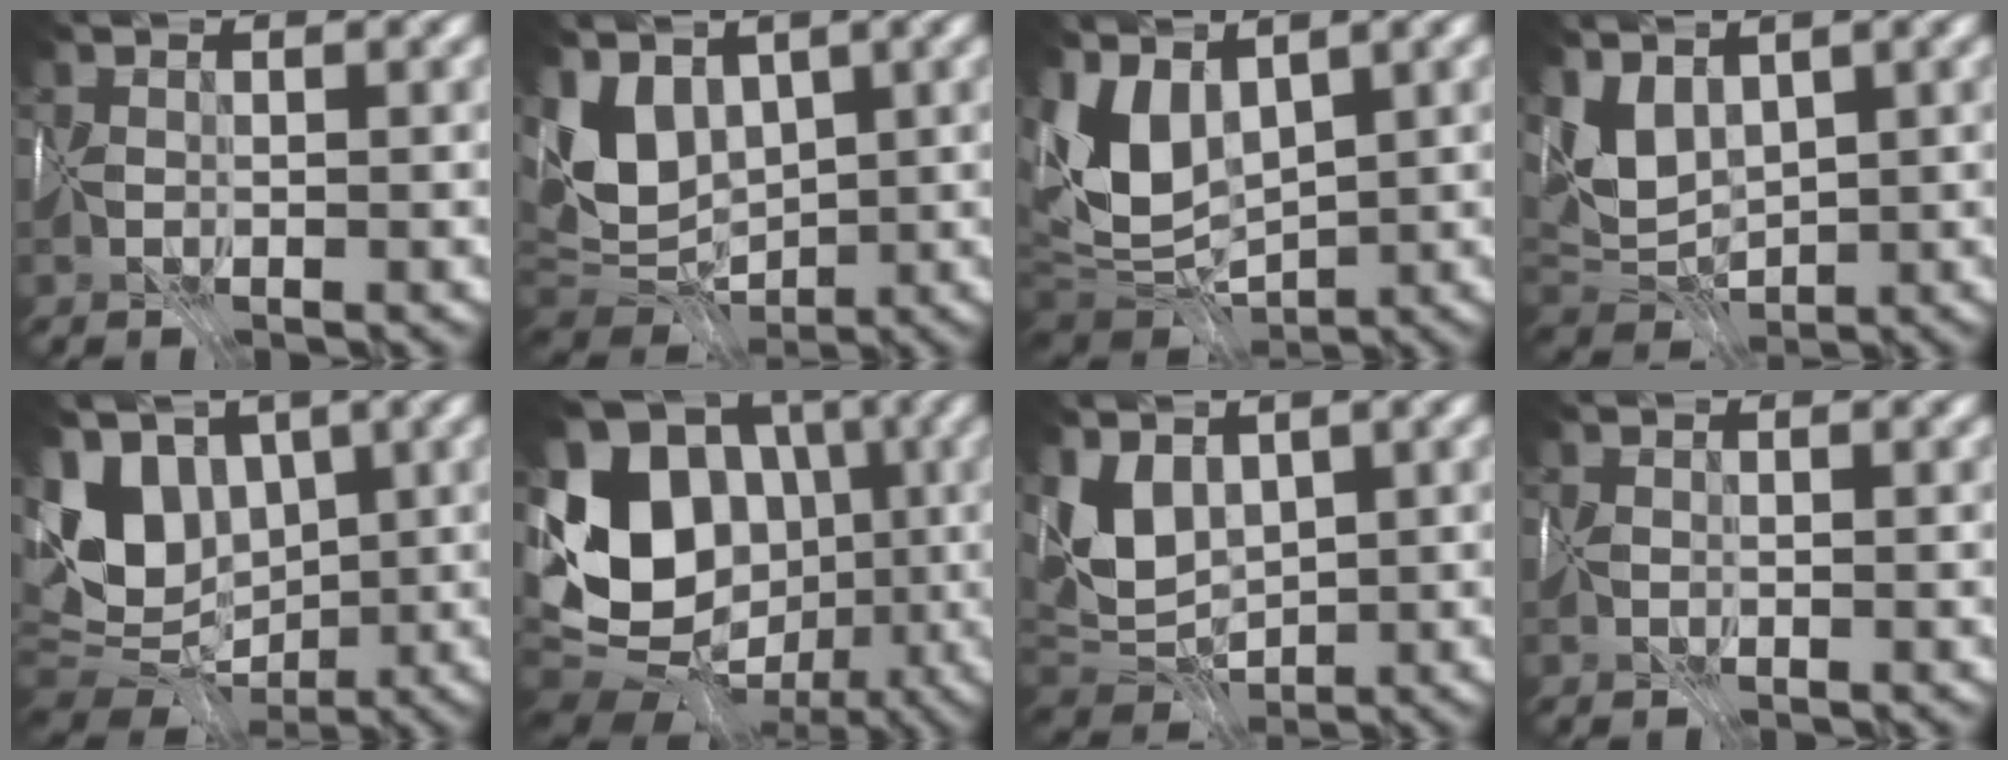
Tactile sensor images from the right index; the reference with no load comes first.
{"total": 5.5, "force": [2.5, 3.7, 3.3], "torque": [-0.080, 0.001, 0.045]}
{"total": 6.4, "force": [2.3, 4.0, 4.5], "torque": [-0.105, -0.003, 0.044]}
{"total": 2.9, "force": [2.5, 1.0, 1.1], "torque": [-0.033, 0.001, 0.052]}
{"total": 7.0, "force": [2.0, 5.1, 4.5], "torque": [-0.097, 0.001, 0.025]}
{"total": 13.5, "force": [0.5, 11.1, 7.7], "torque": [-0.157, 0.012, 0.001]}
{"total": 3.4, "force": [2.2, 2.0, 1.7], "torque": [-0.043, -0.003, 0.042]}
{"total": 0.0}